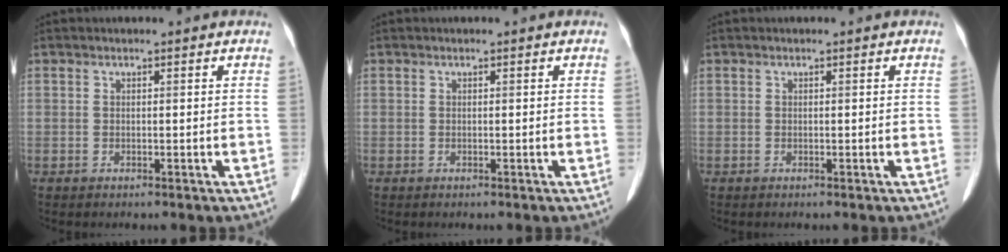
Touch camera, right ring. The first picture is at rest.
{"total": 0.0}
{"total": 0.0}